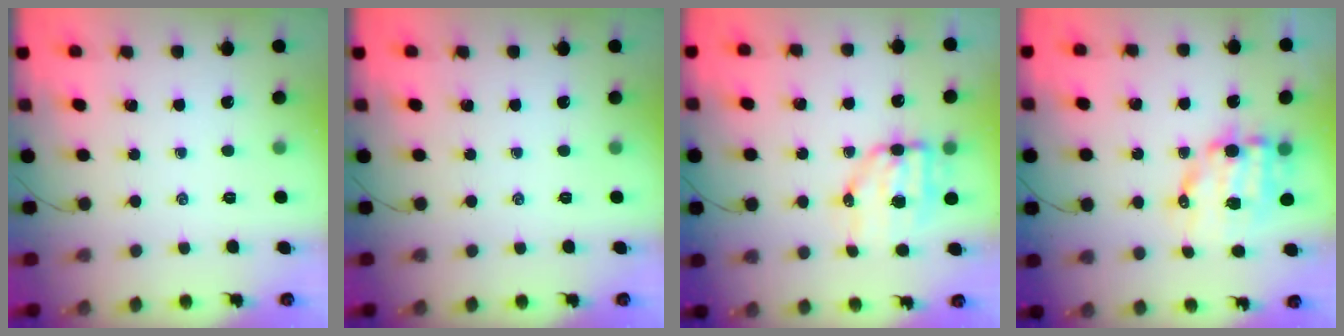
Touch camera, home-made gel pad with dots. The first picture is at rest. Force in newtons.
{"total": 0.0}
{"total": 7.7, "press": 7.5, "slide": 1.7}
{"total": 11.0, "press": 10.7, "slide": 2.2}